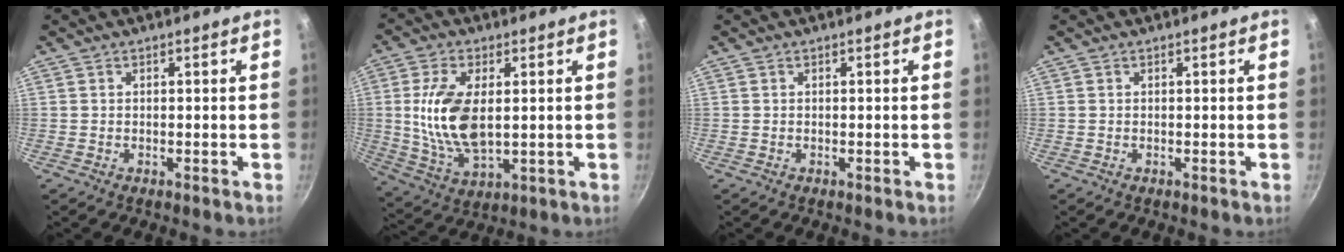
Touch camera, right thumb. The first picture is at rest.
{"total": 13.3, "force": [1.2, 6.9, 11.4], "torque": [-0.224, -0.013, 0.032]}
{"total": 0.0}
{"total": 0.0}